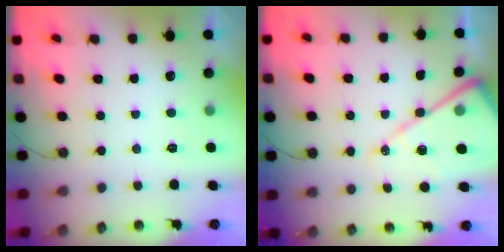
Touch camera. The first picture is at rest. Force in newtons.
{"total": 15.5, "press": 15.4, "slide": 1.5}